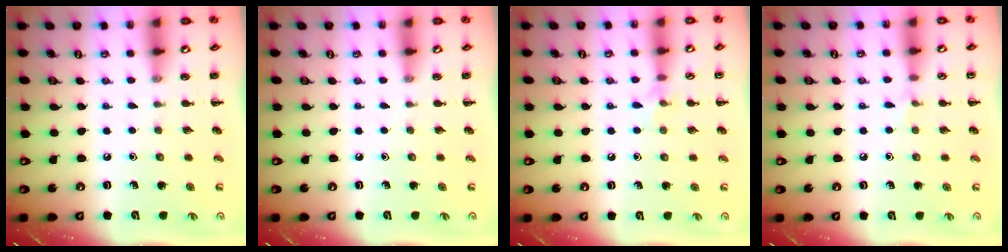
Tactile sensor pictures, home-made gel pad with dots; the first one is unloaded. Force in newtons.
{"total": 0.0}
{"total": 5.2, "press": 5.0, "slide": 1.4}
{"total": 3.7, "press": 3.5, "slide": 1.3}